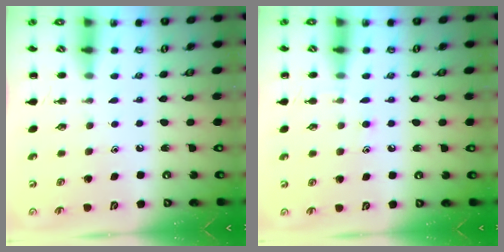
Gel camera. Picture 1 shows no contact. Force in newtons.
{"total": 7.0, "press": 6.6, "slide": 2.4}